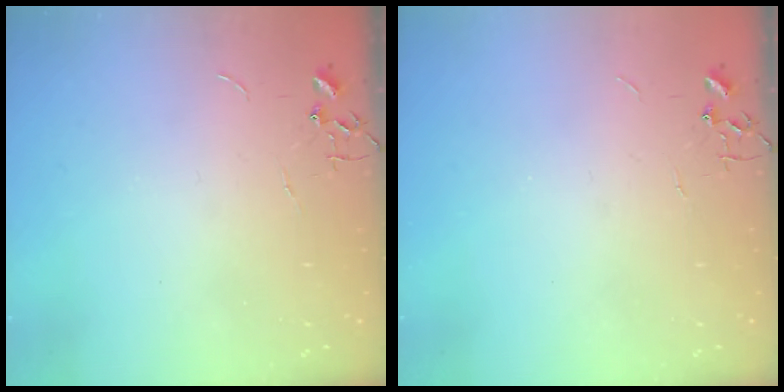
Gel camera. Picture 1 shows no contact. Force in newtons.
{"total": 0.0}